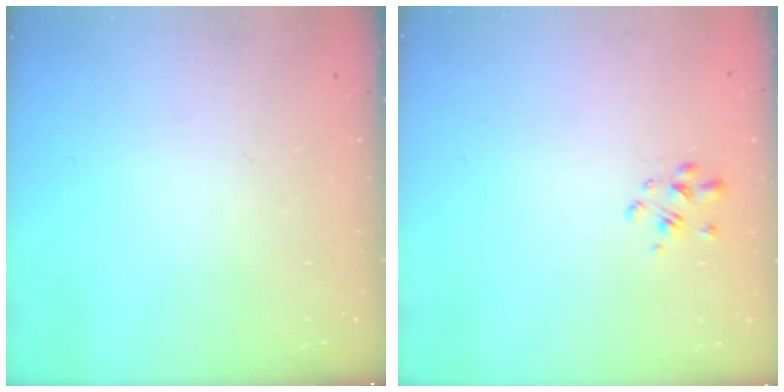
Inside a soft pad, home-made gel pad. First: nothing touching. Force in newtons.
{"total": 1.7, "press": 1.5, "slide": 0.7}